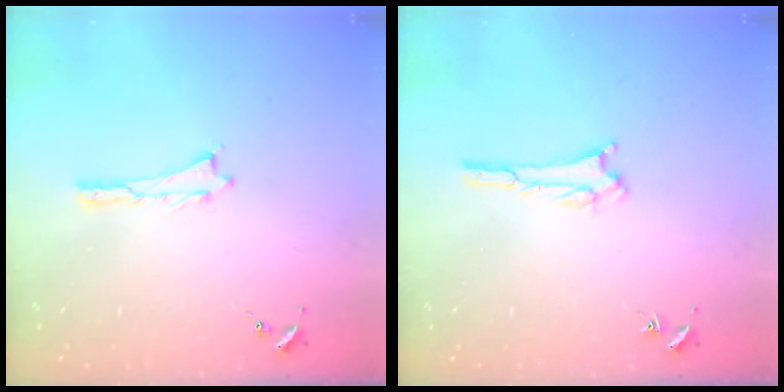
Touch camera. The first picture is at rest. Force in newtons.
{"total": 1.8, "press": 1.8, "slide": 0.2}